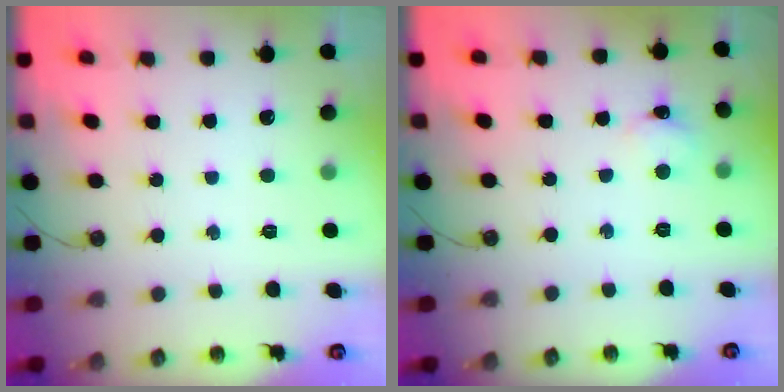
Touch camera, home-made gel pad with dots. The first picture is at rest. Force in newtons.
{"total": 2.2, "press": 2.2, "slide": 0.3}